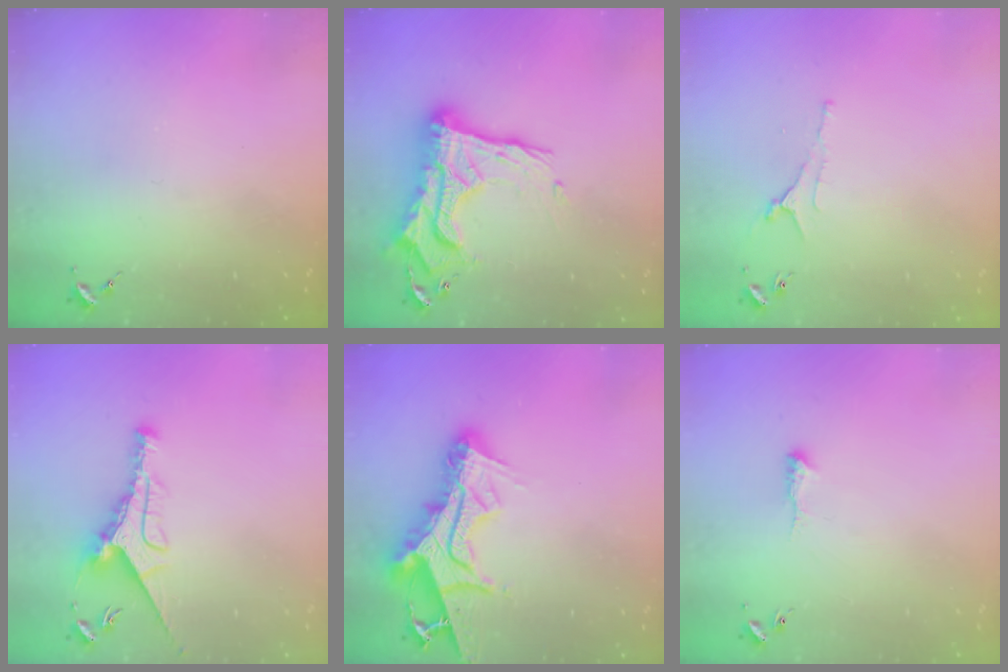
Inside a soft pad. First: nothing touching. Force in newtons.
{"total": 24.9, "press": 24.8, "slide": 1.8}
{"total": 3.6, "press": 3.5, "slide": 0.7}
{"total": 9.1, "press": 9.1, "slide": 0.3}
{"total": 19.4, "press": 19.3, "slide": 1.6}
{"total": 7.1, "press": 7.0, "slide": 0.7}